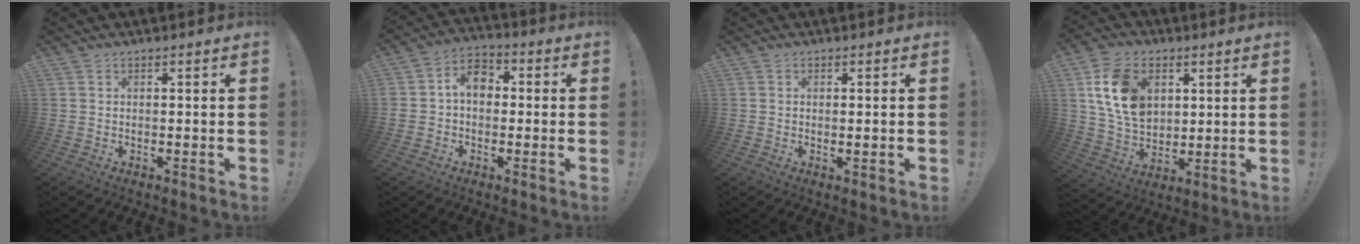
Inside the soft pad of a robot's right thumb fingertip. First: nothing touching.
{"total": 8.3, "force": [0.7, 6.4, 5.3], "torque": [-0.091, 0.023, 0.017]}
{"total": 1.1, "force": [0.3, -0.1, 1.0], "torque": [-0.011, -0.004, 0.004]}
{"total": 17.4, "force": [5.6, 12.7, 10.5], "torque": [-0.183, -0.014, 0.111]}